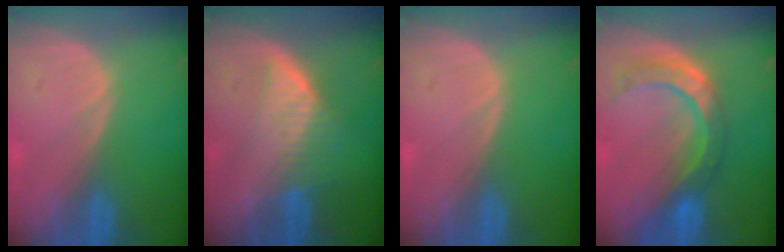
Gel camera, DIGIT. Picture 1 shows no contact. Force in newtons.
{"total": 6.6, "press": 5.8, "slide": 3.1}
{"total": 0.0}
{"total": 8.5, "press": 7.2, "slide": 4.6}